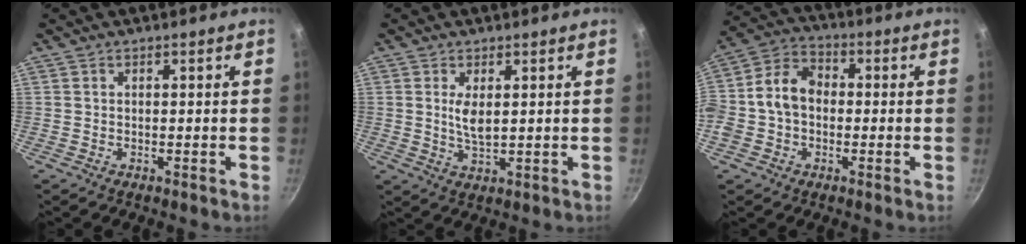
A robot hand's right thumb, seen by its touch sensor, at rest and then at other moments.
{"total": 4.1, "force": [1.0, 1.7, 3.6], "torque": [-0.066, -0.012, 0.021]}
{"total": 10.4, "force": [-0.7, 7.9, 6.7], "torque": [-0.101, 0.032, -0.035]}